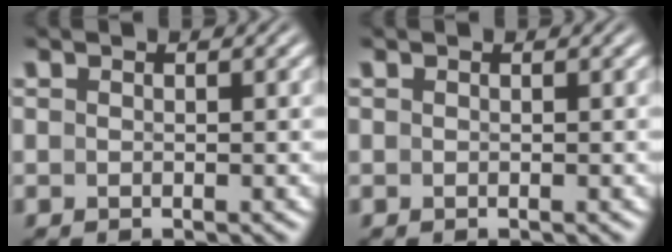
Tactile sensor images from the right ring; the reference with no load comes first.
{"total": 0.0}